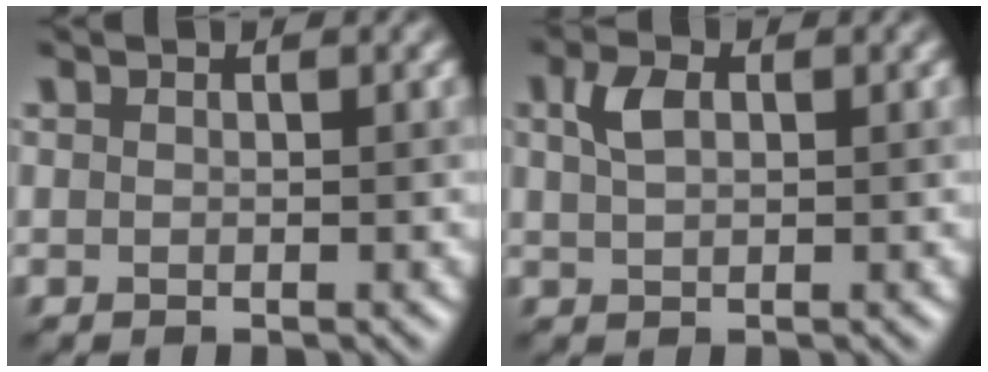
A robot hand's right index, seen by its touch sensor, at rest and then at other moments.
{"total": 2.4, "force": [0.9, 1.4, 1.7], "torque": [-0.041, 0.006, 0.016]}